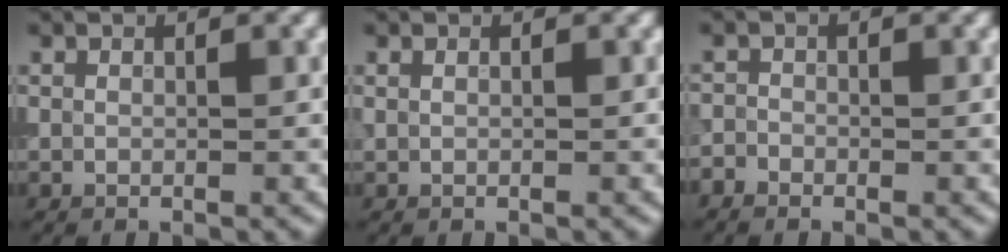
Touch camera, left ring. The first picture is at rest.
{"total": 0.0}
{"total": 1.0, "force": [-1.0, 0.2, -0.2], "torque": [-0.008, 0.008, -0.021]}